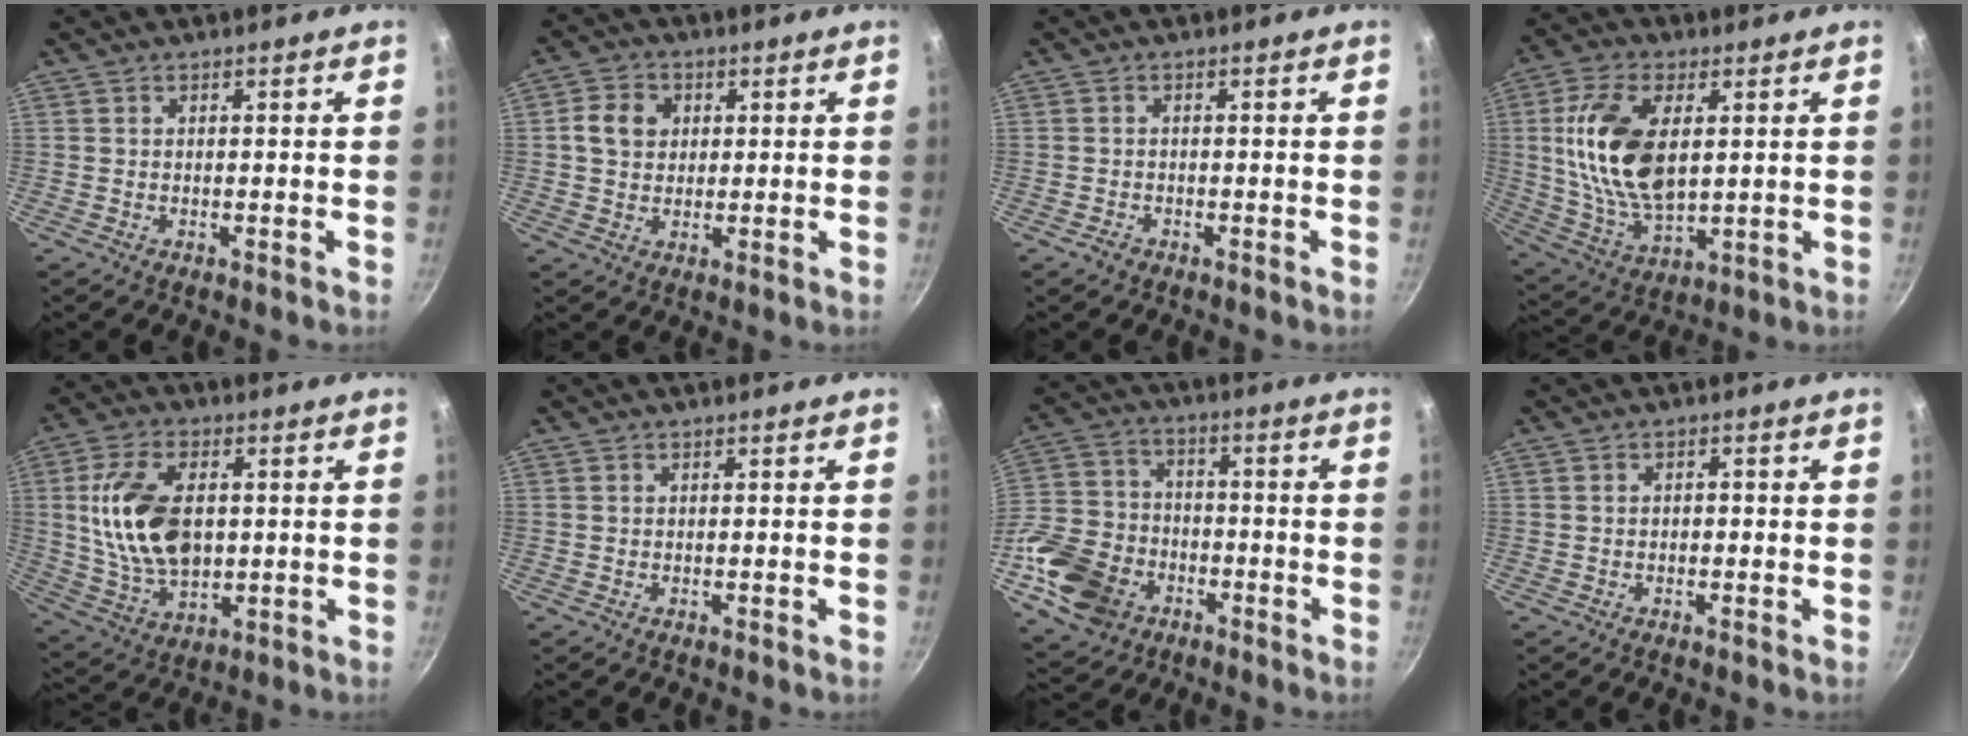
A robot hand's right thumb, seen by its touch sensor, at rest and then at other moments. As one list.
[{"total": 6.2, "force": [1.2, 5.1, 3.3], "torque": [-0.046, 0.003, 0.018]}, {"total": 1.3, "force": [-1.0, 0.7, 0.4], "torque": [-0.009, 0.003, -0.019]}, {"total": 17.8, "force": [3.0, 9.4, 14.8], "torque": [-0.288, -0.011, 0.063]}, {"total": 16.2, "force": [1.9, 9.6, 12.9], "torque": [-0.238, -0.005, 0.045]}, {"total": 0.0}, {"total": 16.1, "force": [-7.0, 11.9, 8.2], "torque": [-0.155, 0.029, -0.131]}, {"total": 1.1, "force": [-0.2, 0.8, 0.8], "torque": [-0.006, 0.006, -0.004]}]